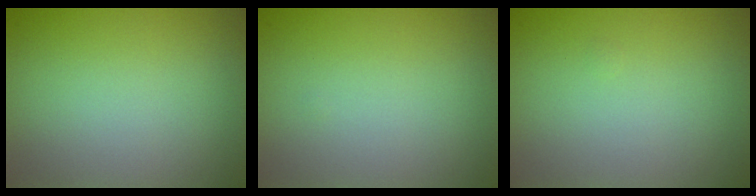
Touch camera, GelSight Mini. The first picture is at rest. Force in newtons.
{"total": 0.0}
{"total": 0.0}